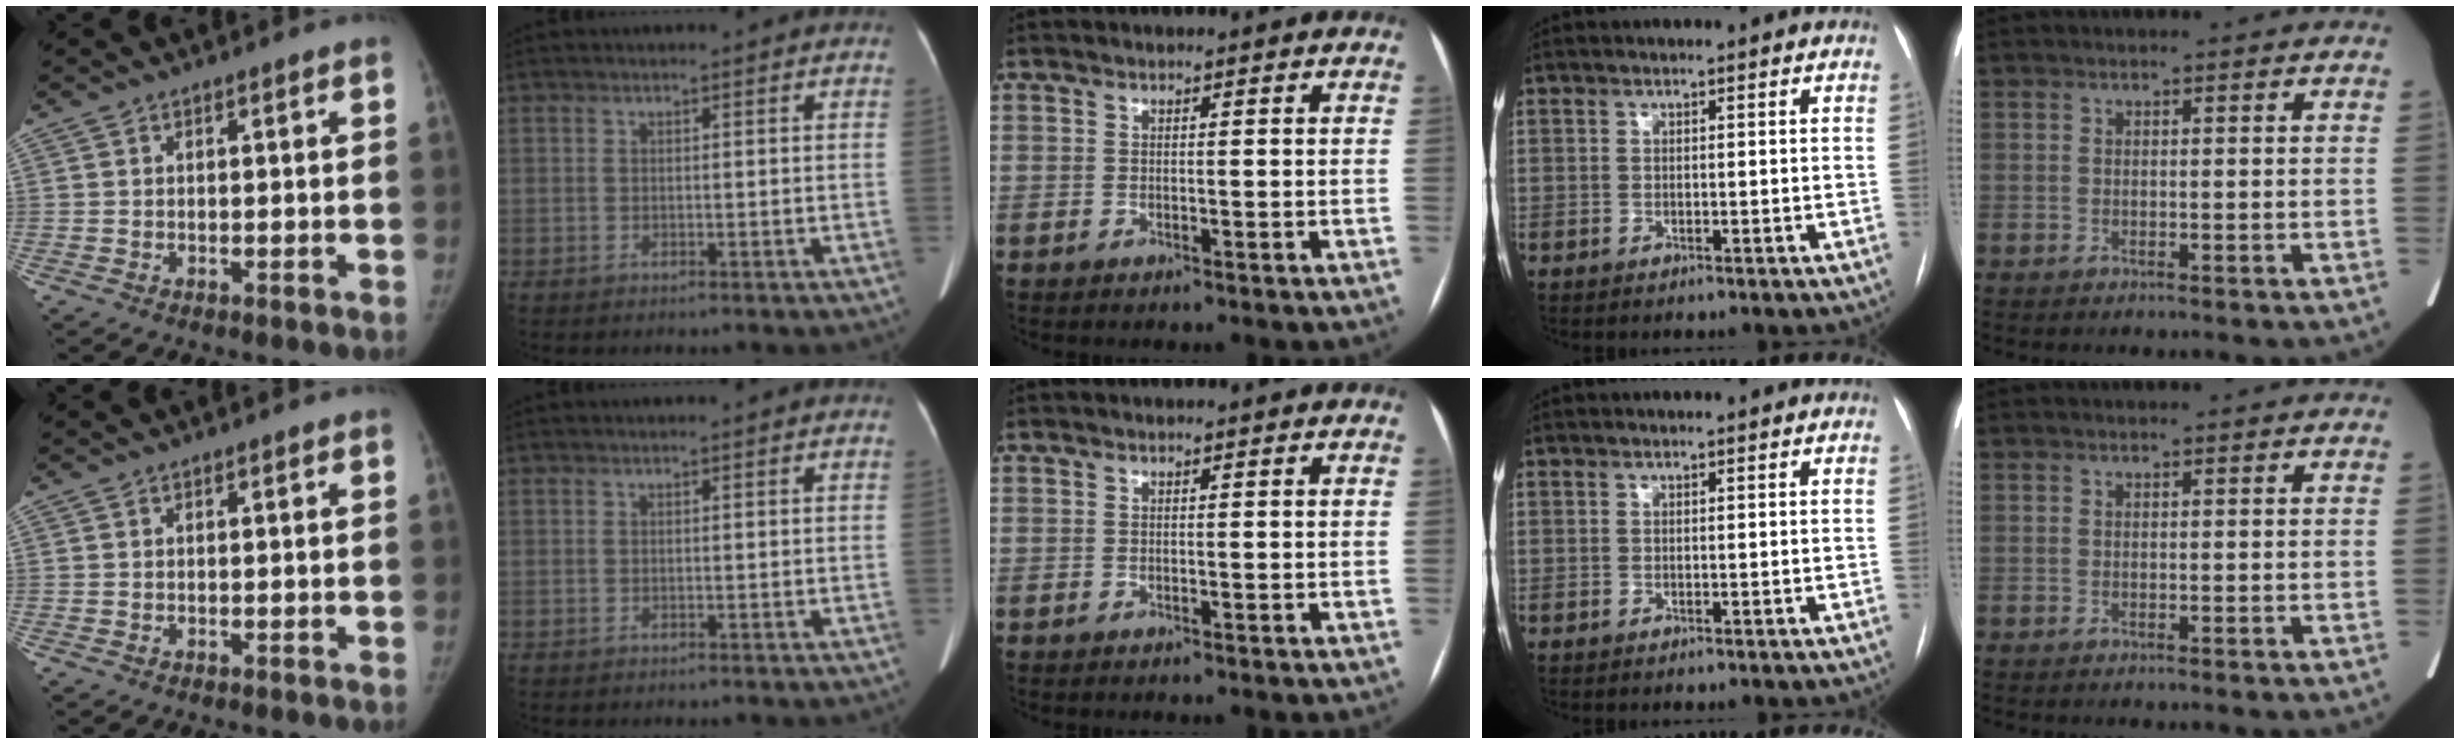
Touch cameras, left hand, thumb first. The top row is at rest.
{}